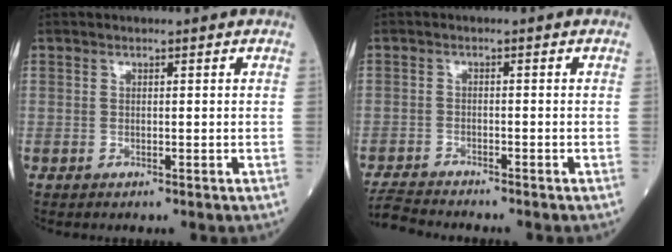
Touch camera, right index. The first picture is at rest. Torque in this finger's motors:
{"motor_torque": [-0.42, -0.17, -0.04, -0.01]}